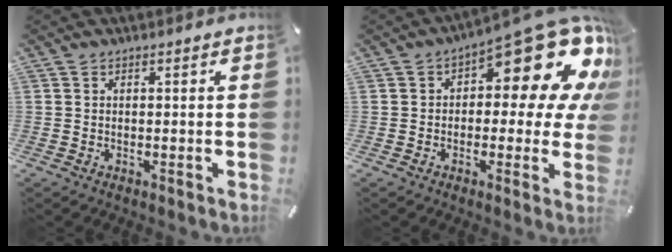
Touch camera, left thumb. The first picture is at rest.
{"total": 17.5, "force": [9.2, 7.3, 13.1], "torque": [-0.162, -0.080, 0.146]}